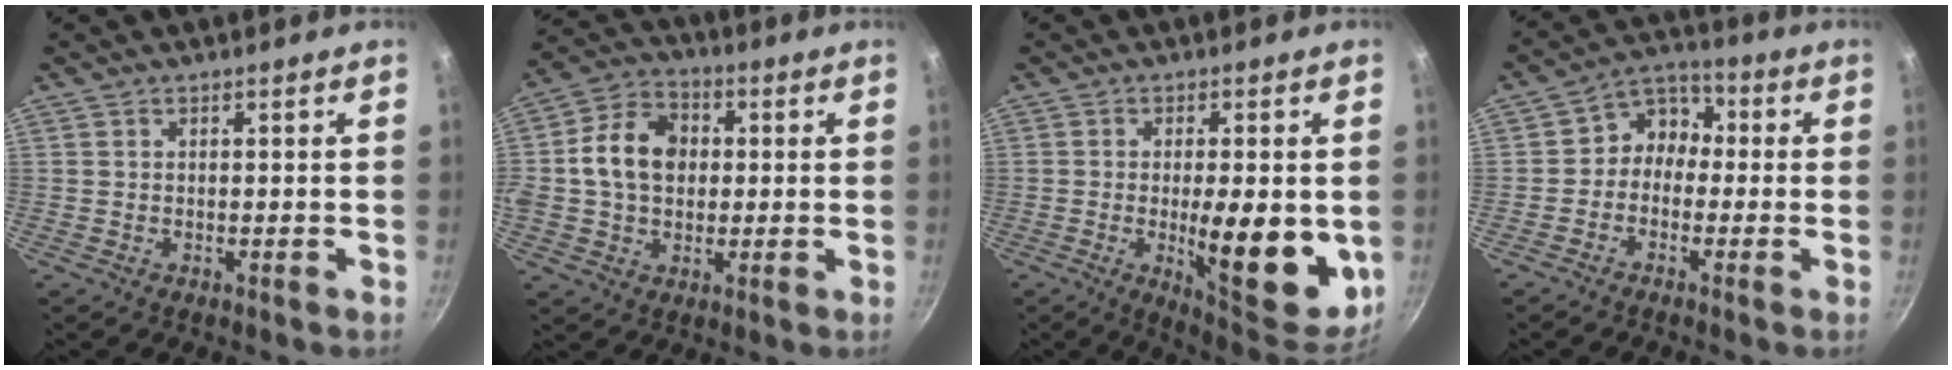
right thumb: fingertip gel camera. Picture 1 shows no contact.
{"total": 12.1, "force": [1.0, 9.4, 7.6], "torque": [-0.113, 0.017, 0.002]}
{"total": 16.4, "force": [-2.1, 5.7, 15.3], "torque": [-0.185, -0.012, -0.020]}
{"total": 6.6, "force": [-0.8, 5.6, 3.5], "torque": [-0.022, 0.032, -0.037]}